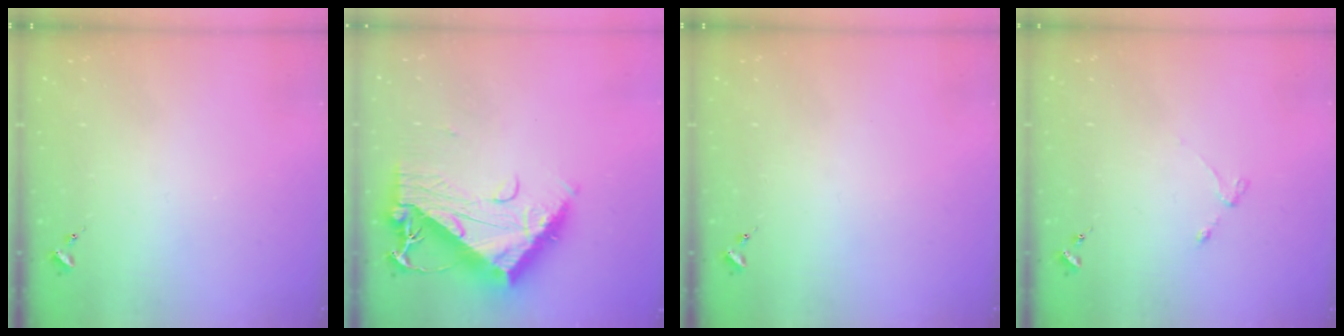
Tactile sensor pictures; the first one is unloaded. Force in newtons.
{"total": 15.6, "press": 15.5, "slide": 1.5}
{"total": 0.0}
{"total": 3.0, "press": 2.9, "slide": 0.5}